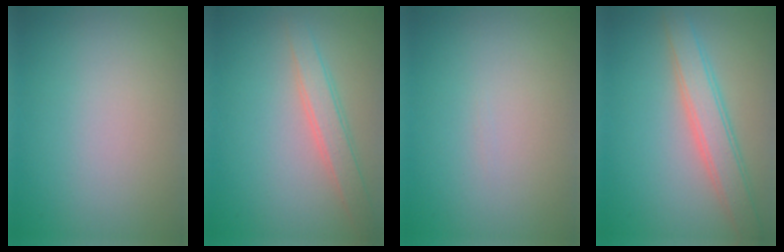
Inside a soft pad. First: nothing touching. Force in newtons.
{"total": 2.8, "press": 2.8, "slide": 0.1}
{"total": 0.0}
{"total": 3.8, "press": 3.8, "slide": 0.2}